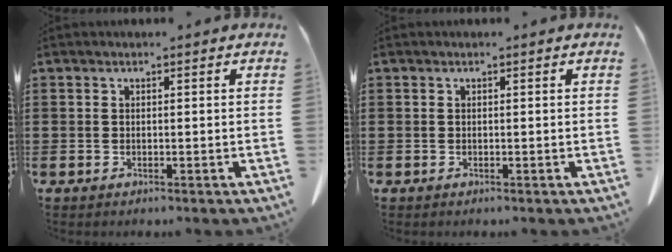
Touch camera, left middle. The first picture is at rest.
{"total": 0.0}